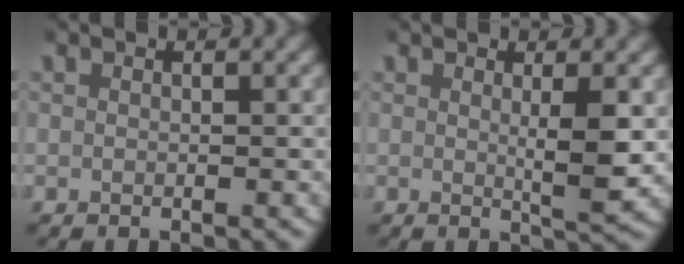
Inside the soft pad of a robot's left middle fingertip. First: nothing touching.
{"total": 3.0, "force": [0.6, 0.2, 2.9], "torque": [-0.043, -0.011, 0.012]}